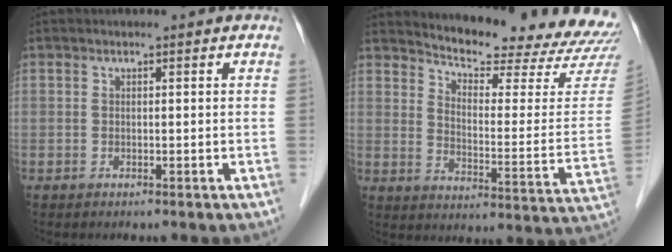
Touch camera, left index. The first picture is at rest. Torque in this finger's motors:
{"motor_torque": [0.23, -0.26, 0.20, 0.02]}